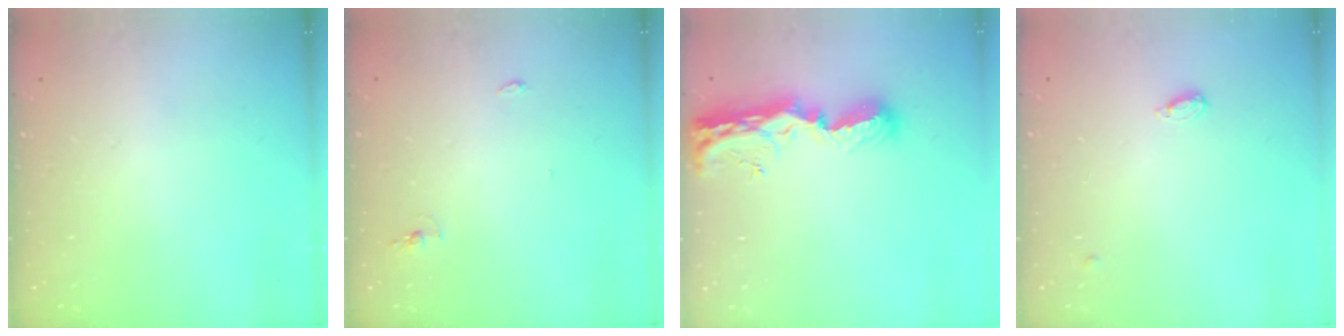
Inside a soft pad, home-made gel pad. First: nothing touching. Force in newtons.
{"total": 7.7, "press": 4.4, "slide": 6.4}
{"total": 10.3, "press": 10.2, "slide": 1.2}
{"total": 4.0, "press": 3.9, "slide": 0.7}